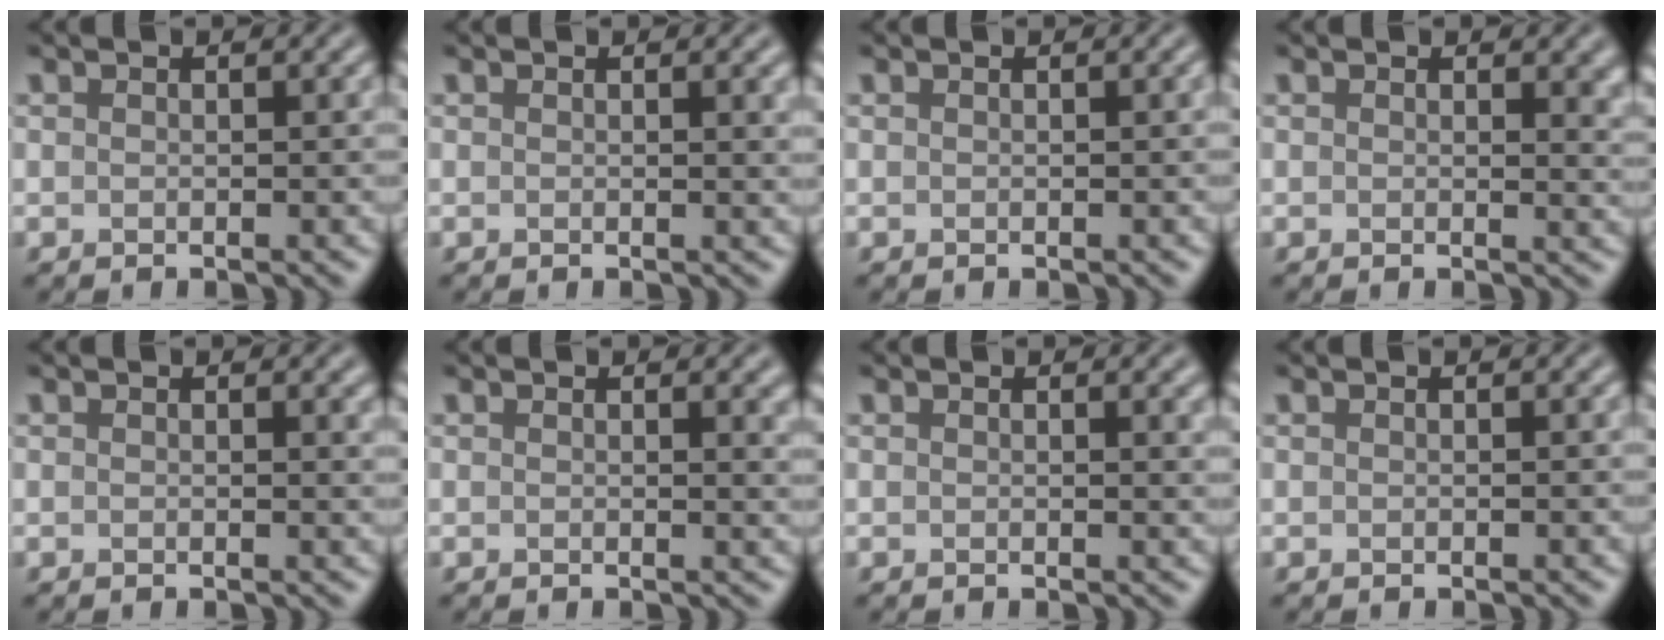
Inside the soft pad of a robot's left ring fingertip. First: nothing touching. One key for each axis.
{"total": 1.1, "fx": 0.5, "fy": 0.3, "fz": 1.0, "tx": -0.006, "ty": 0.001, "tz": 0.005}
{"total": 0.0}
{"total": 2.0, "fx": 0.8, "fy": 1.0, "fz": 1.6, "tx": -0.013, "ty": -0.005, "tz": 0.011}
{"total": 0.7, "fx": 0.4, "fy": 0.2, "fz": 0.5, "tx": -0.002, "ty": 0.001, "tz": 0.006}
{"total": 1.5, "fx": 0.7, "fy": 0.5, "fz": 1.2, "tx": -0.006, "ty": 0.002, "tz": 0.008}
{"total": 1.0, "fx": 0.5, "fy": 0.3, "fz": 0.8, "tx": -0.003, "ty": 0.002, "tz": 0.006}
{"total": 0.0}